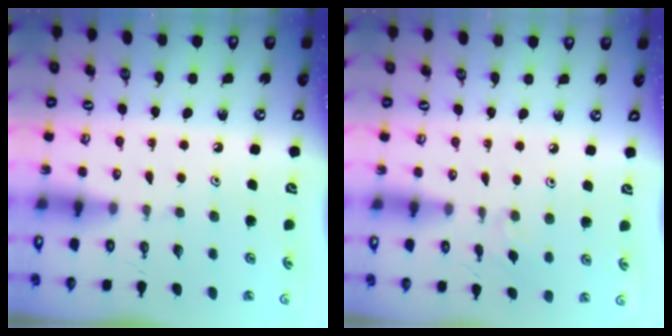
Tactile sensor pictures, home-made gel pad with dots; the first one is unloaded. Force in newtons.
{"total": 2.2, "press": 2.2, "slide": 0.5}